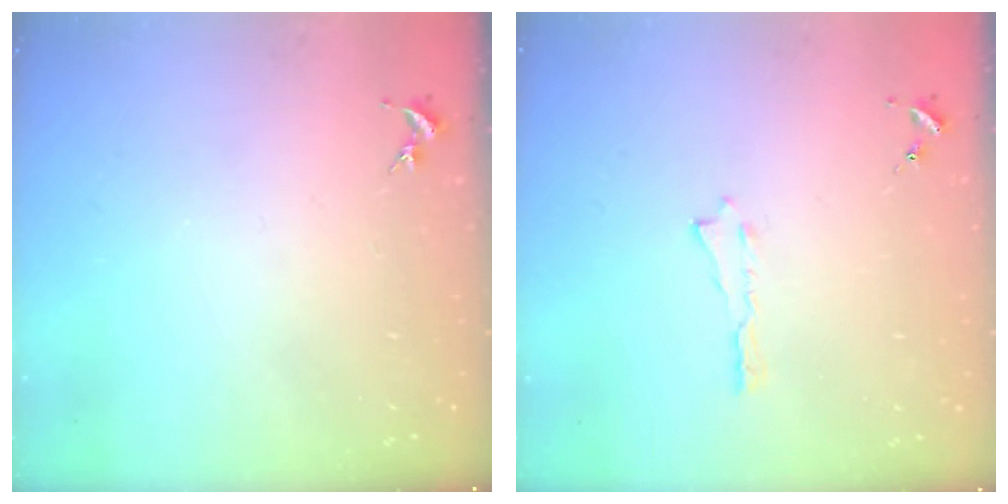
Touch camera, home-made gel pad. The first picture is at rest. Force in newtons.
{"total": 0.0}